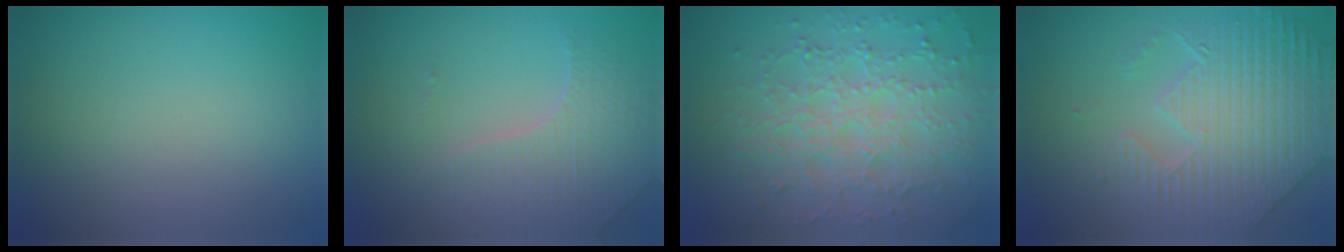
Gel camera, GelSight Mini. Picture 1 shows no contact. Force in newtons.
{"total": 3.6, "press": 3.5, "slide": 0.9}
{"total": 7.7, "press": 5.6, "slide": 5.3}
{"total": 7.3, "press": 6.0, "slide": 4.1}